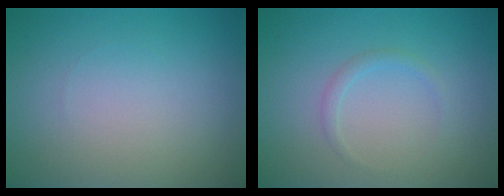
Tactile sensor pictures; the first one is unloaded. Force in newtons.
{"total": 1.0, "press": 1.0, "slide": 0.0}